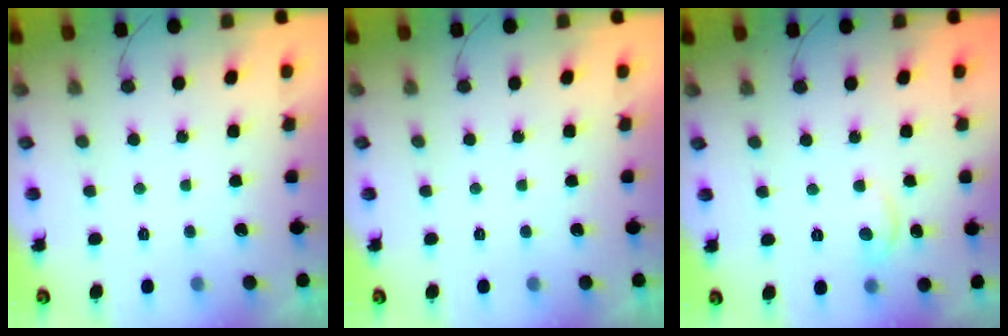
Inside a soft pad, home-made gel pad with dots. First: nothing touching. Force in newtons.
{"total": 0.0}
{"total": 2.9, "press": 2.8, "slide": 0.3}